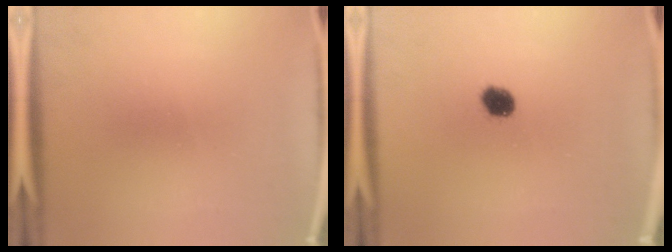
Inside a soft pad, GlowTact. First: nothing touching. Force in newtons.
{"total": 4.0}